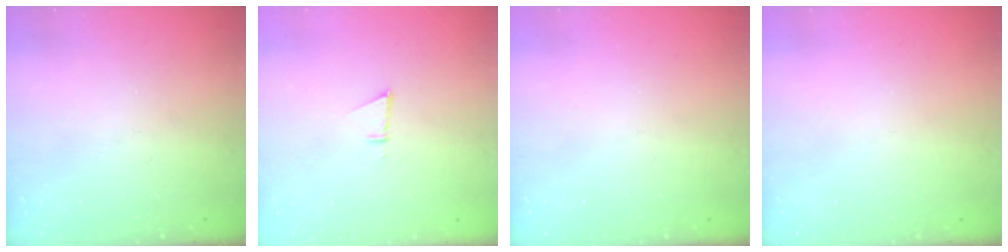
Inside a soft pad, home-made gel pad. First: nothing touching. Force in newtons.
{"total": 4.3, "press": 4.2, "slide": 0.7}
{"total": 0.0}
{"total": 0.0}